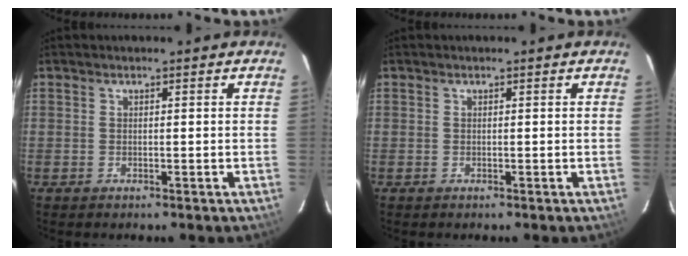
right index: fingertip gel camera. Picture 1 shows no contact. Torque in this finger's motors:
{"motor_torque": [-0.01, 0.01, 0.00, 0.00]}